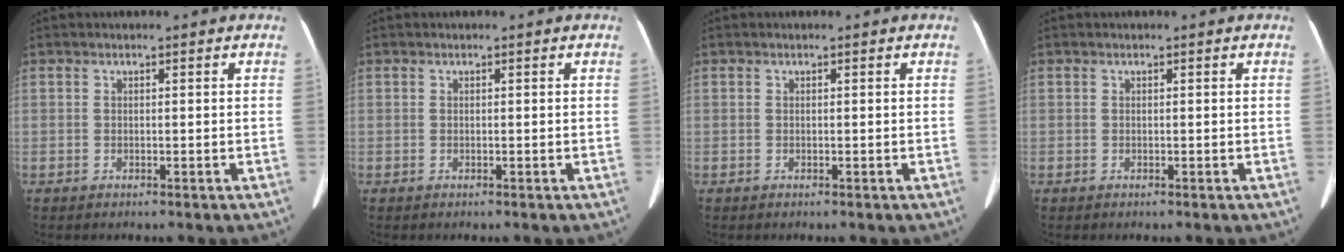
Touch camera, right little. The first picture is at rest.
{"total": 0.0}
{"total": 0.0}
{"total": 0.0}